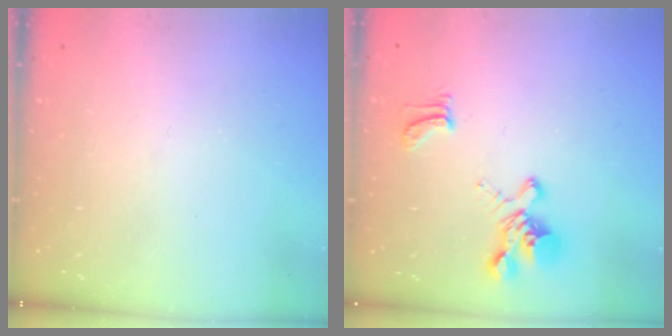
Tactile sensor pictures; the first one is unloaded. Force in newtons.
{"total": 2.0, "press": 1.6, "slide": 1.2}